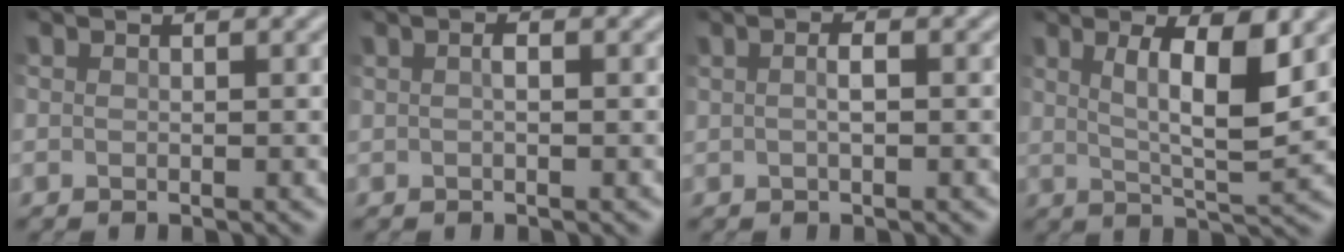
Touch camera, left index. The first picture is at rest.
{"total": 0.9, "force": [0.0, 0.3, 0.8], "torque": [-0.021, 0.002, -0.001]}
{"total": 1.4, "force": [0.0, 0.4, 1.3], "torque": [-0.027, -0.002, 0.000]}
{"total": 6.2, "force": [2.1, 1.7, 5.6], "torque": [-0.096, -0.010, 0.038]}